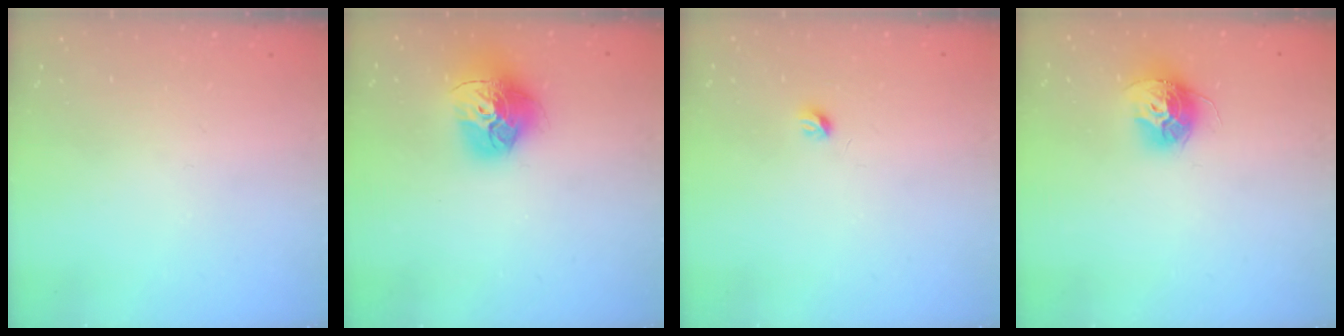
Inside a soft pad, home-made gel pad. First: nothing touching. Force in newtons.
{"total": 16.9, "press": 16.8, "slide": 1.7}
{"total": 3.6, "press": 3.5, "slide": 0.6}
{"total": 12.2, "press": 12.1, "slide": 1.1}